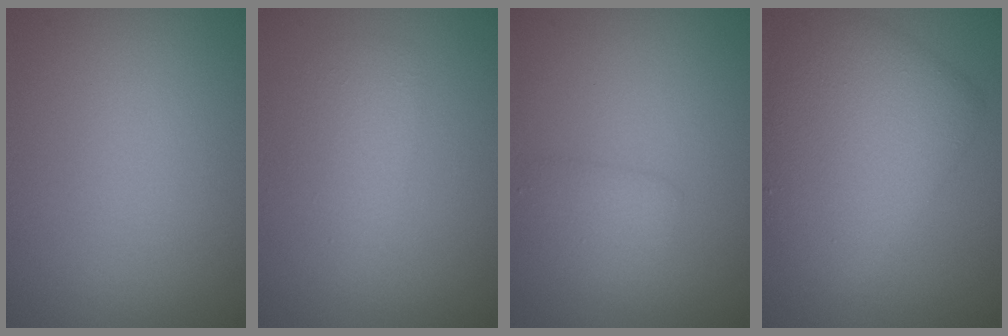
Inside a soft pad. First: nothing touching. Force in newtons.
{"total": 2.1, "press": 2.1, "slide": 0.2}
{"total": 1.6, "press": 1.6, "slide": 0.1}
{"total": 7.3, "press": 7.3, "slide": 0.1}